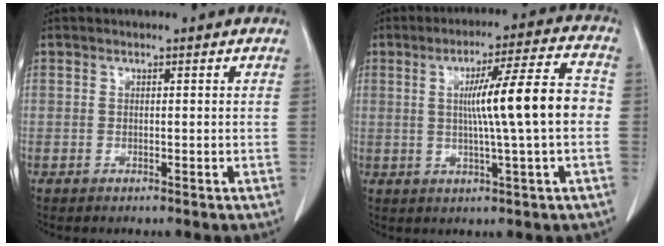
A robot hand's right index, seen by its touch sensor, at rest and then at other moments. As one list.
[{"total": 11.7, "force": [0.0, -0.4, 11.7], "torque": [-0.180, 0.012, 0.000]}]